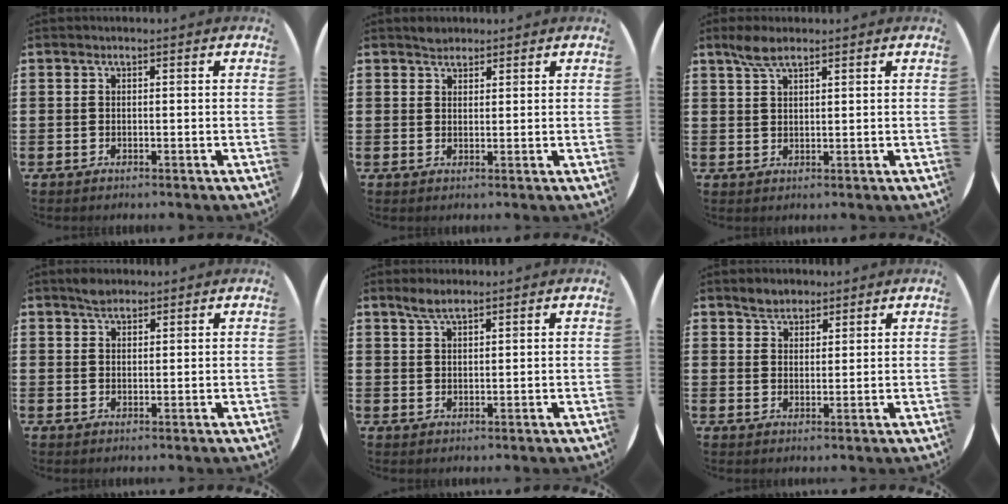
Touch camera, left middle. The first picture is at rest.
{"total": 1.6, "force": [1.5, 0.6, 0.0], "torque": [0.006, 0.000, 0.028]}
{"total": 3.4, "force": [2.5, 1.0, 2.0], "torque": [-0.045, 0.005, 0.046]}
{"total": 1.9, "force": [1.8, 0.7, 0.4], "torque": [-0.003, -0.001, 0.032]}
{"total": 2.6, "force": [2.1, 0.6, 1.4], "torque": [-0.023, 0.000, 0.035]}
{"total": 2.8, "force": [2.5, 1.2, 0.2], "torque": [-0.001, 0.002, 0.047]}